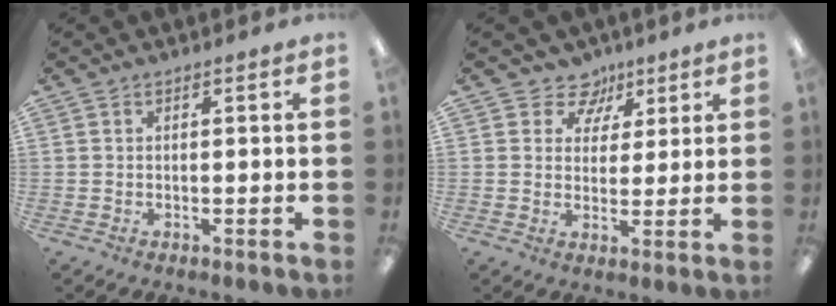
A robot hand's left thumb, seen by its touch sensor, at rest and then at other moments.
{"total": 7.5, "force": [4.4, 5.8, 1.6], "torque": [-0.019, -0.023, 0.079]}